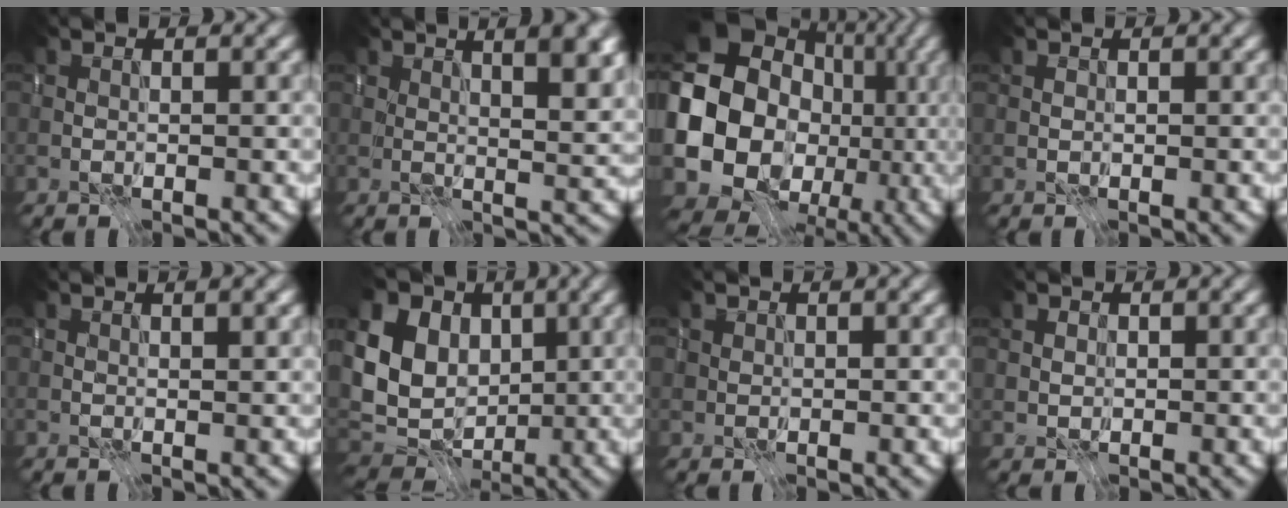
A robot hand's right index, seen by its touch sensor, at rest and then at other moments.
{"total": 7.6, "force": [3.7, 2.5, 6.1], "torque": [-0.052, 0.027, 0.037]}
{"total": 15.6, "force": [-1.1, 13.2, 8.1], "torque": [-0.155, -0.020, -0.017]}
{"total": 0.0}
{"total": 1.9, "force": [1.0, 0.3, 1.5], "torque": [-0.021, -0.001, 0.017]}
{"total": 14.0, "force": [3.3, 11.3, 7.6], "torque": [-0.171, 0.031, 0.041]}
{"total": 0.7, "force": [0.5, 0.5, 0.0], "torque": [0.001, -0.001, 0.011]}
{"total": 0.8, "force": [0.3, 0.8, 0.1], "torque": [-0.001, -0.004, 0.009]}